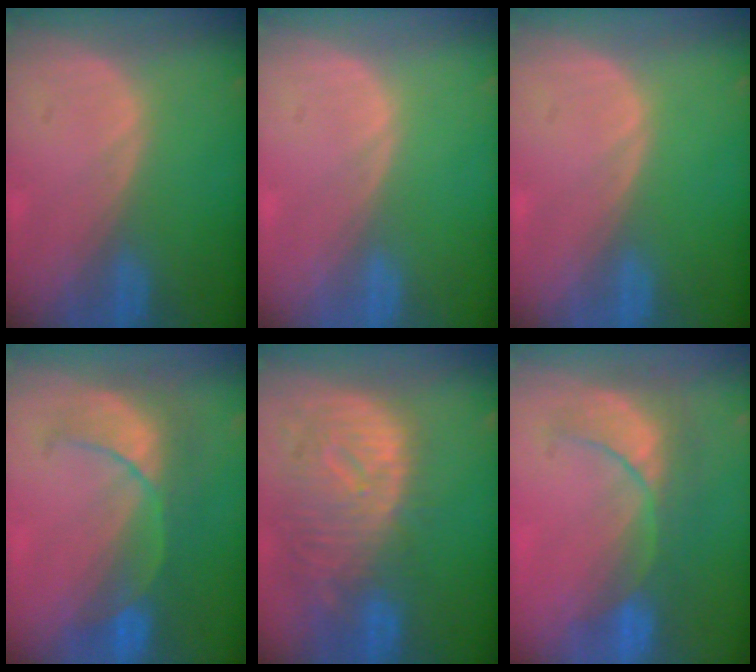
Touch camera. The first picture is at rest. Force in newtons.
{"total": 0.0}
{"total": 0.0}
{"total": 8.1, "press": 7.9, "slide": 2.0}
{"total": 12.2, "press": 10.5, "slide": 6.2}
{"total": 8.0, "press": 7.9, "slide": 1.3}